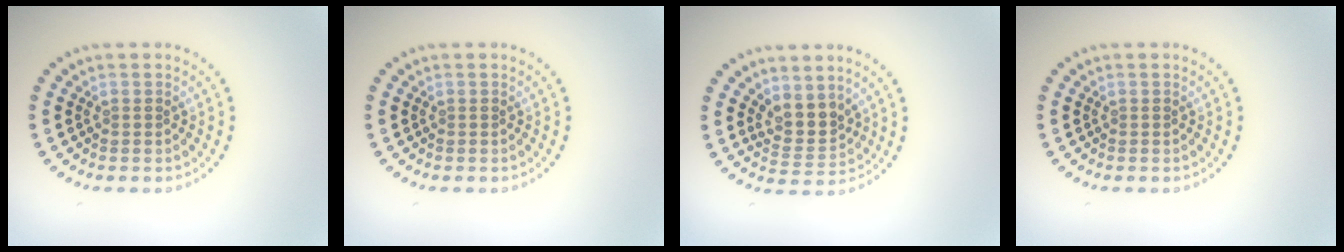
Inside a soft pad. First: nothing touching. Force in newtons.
{"total": 0.0}
{"total": 2.8, "press": 2.2, "slide": 1.7}
{"total": 0.0}